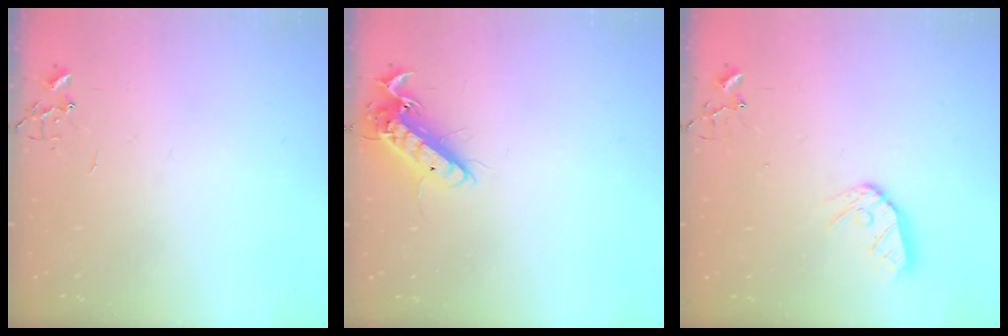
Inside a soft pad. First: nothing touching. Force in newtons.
{"total": 13.0, "press": 12.8, "slide": 2.2}
{"total": 9.5, "press": 9.5, "slide": 0.8}